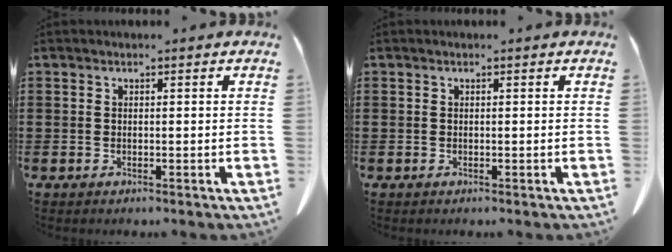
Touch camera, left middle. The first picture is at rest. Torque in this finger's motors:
{"motor_torque": [-0.02, 0.00, 0.00, -0.01]}